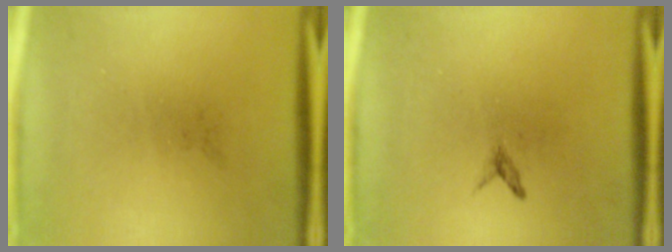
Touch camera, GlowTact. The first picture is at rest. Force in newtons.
{"total": 0.7}